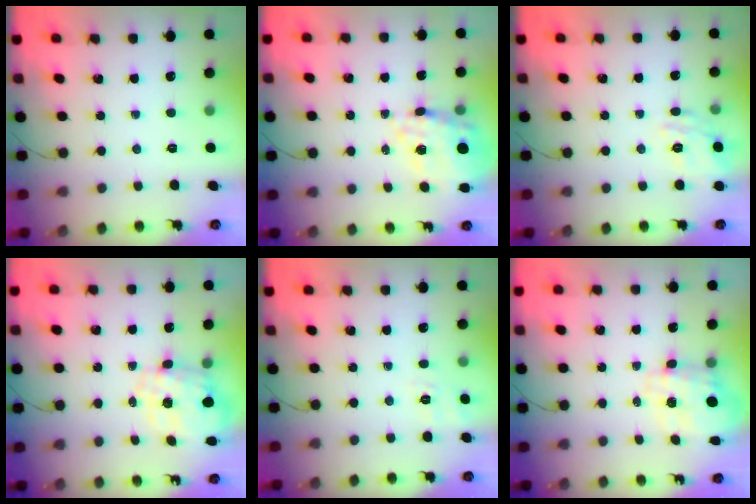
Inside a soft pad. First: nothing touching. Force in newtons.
{"total": 19.0, "press": 18.6, "slide": 3.6}
{"total": 12.3, "press": 12.2, "slide": 1.0}
{"total": 3.8, "press": 3.3, "slide": 1.8}
{"total": 2.2, "press": 0.8, "slide": 2.0}
{"total": 3.4, "press": 3.2, "slide": 1.1}